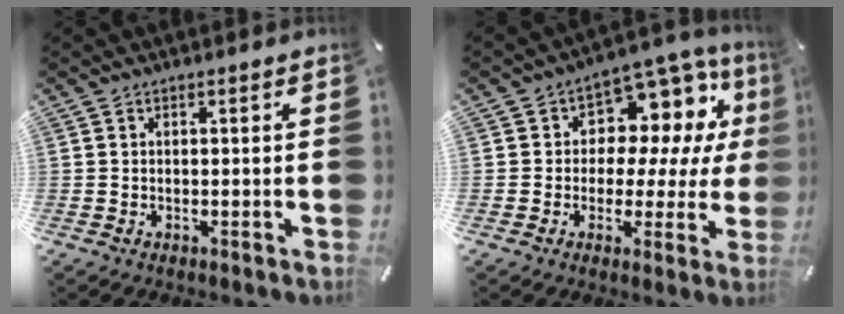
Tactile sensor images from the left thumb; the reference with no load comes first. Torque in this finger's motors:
{"motor_torque": [0.25, 0.32, 0.12, 0.30, 0.02]}